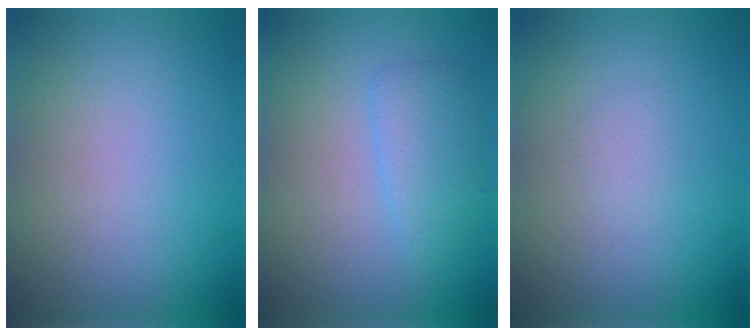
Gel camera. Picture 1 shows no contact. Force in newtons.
{"total": 2.3, "press": 2.3, "slide": 0.2}
{"total": 0.7, "press": 0.7, "slide": 0.1}